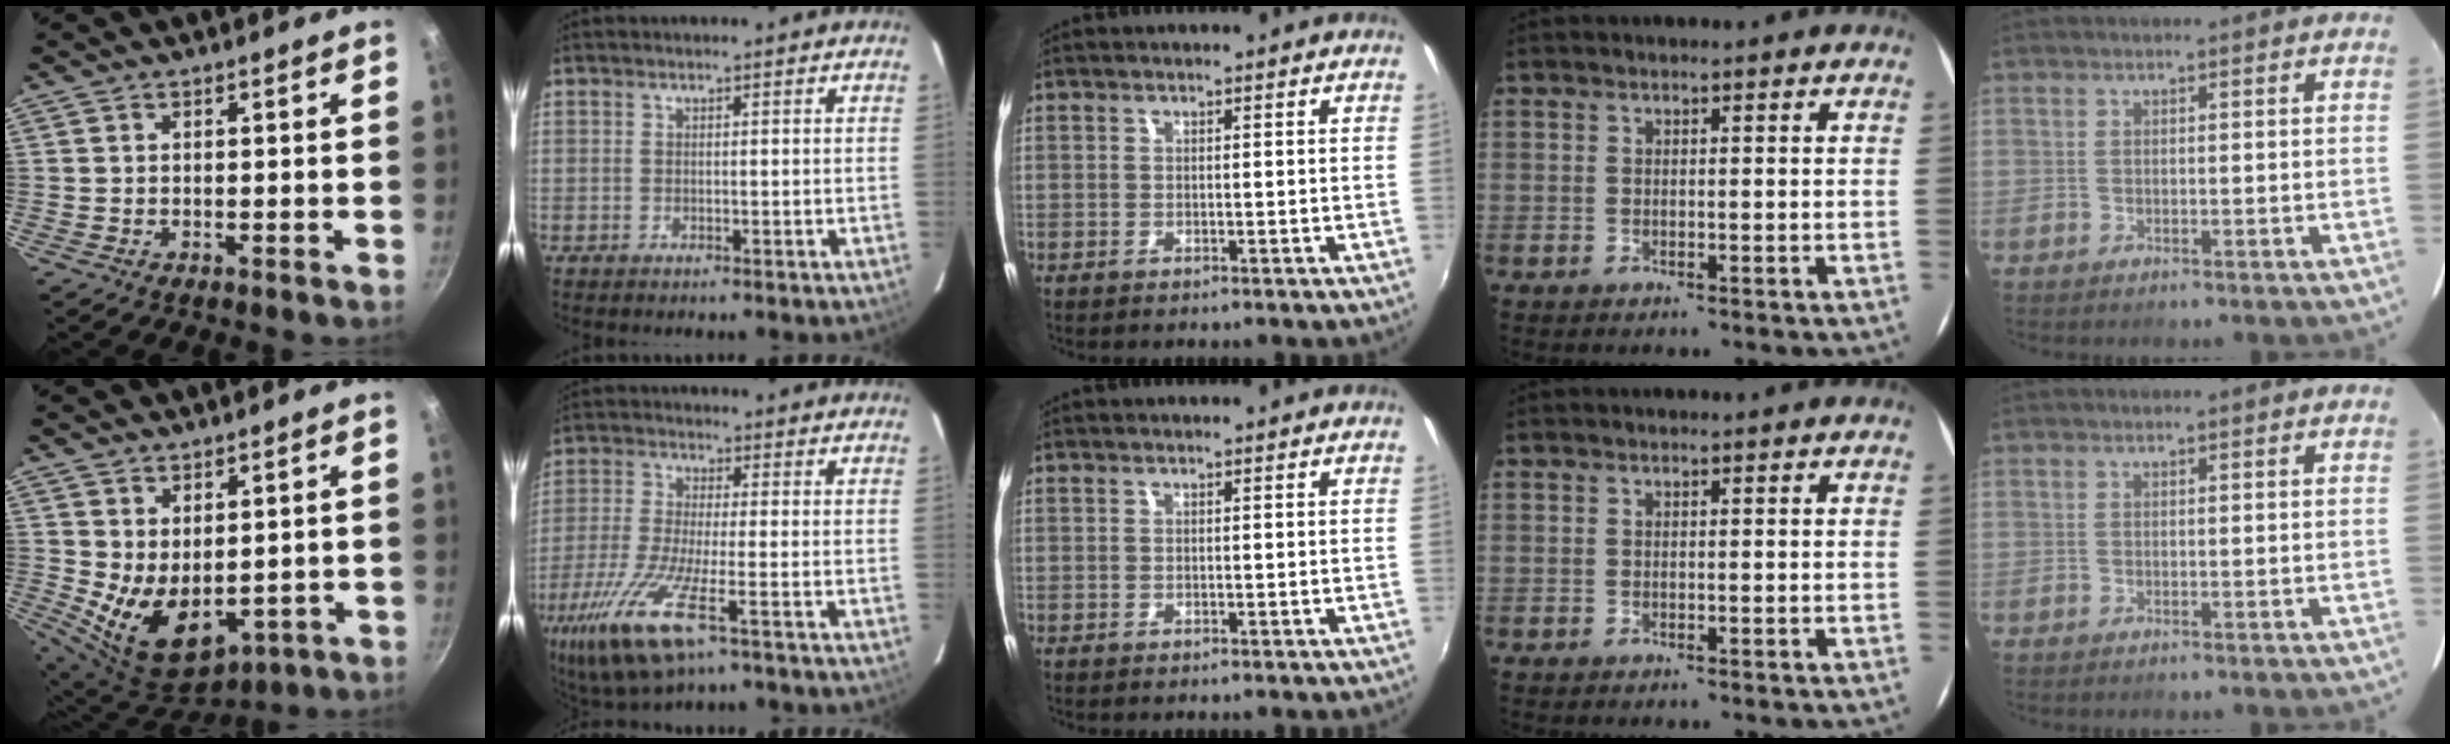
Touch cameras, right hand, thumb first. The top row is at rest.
{"thumb": {"total": 11.3, "force": [0.3, 7.3, 8.6], "torque": [-0.123, -0.031, 0.035]}, "index": {"total": 15.3, "force": [-8.5, 3.0, 12.3], "torque": [-0.266, -0.050, -0.162]}}